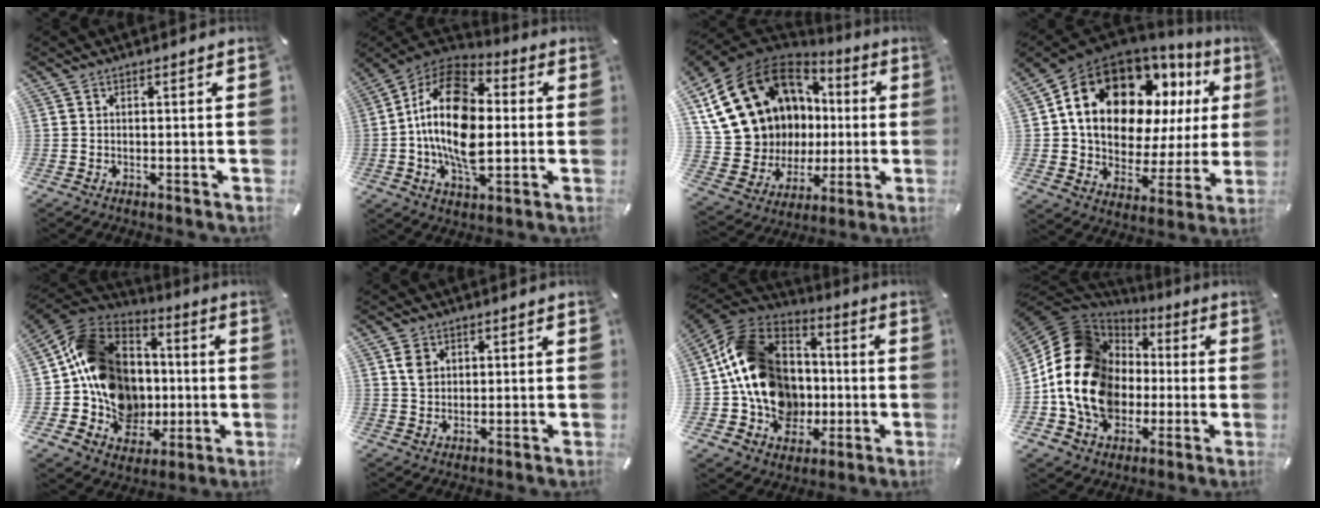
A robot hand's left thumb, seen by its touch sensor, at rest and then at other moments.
{"total": 19.0, "force": [-0.8, 11.7, 15.0], "torque": [-0.319, -0.001, -0.025]}
{"total": 19.8, "force": [6.0, 16.4, 9.4], "torque": [-0.214, -0.048, 0.146]}
{"total": 21.0, "force": [9.5, 13.8, 12.7], "torque": [-0.211, -0.066, 0.165]}
{"total": 18.4, "force": [0.3, 16.2, 8.8], "torque": [-0.170, -0.003, 0.026]}
{"total": 4.1, "force": [1.5, 3.4, 1.7], "torque": [-0.023, 0.000, 0.024]}
{"total": 19.8, "force": [-0.9, 16.8, 10.3], "torque": [-0.211, 0.009, -0.004]}
{"total": 19.7, "force": [-3.0, 16.7, 10.0], "torque": [-0.233, 0.010, -0.057]}